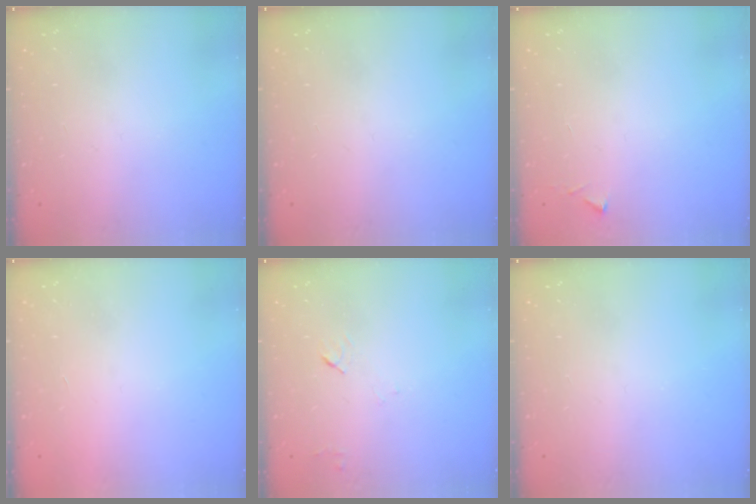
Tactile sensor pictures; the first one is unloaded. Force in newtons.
{"total": 0.0}
{"total": 4.8, "press": 4.8, "slide": 0.6}
{"total": 1.7, "press": 1.7, "slide": 0.1}
{"total": 4.6, "press": 4.5, "slide": 0.6}
{"total": 0.0}